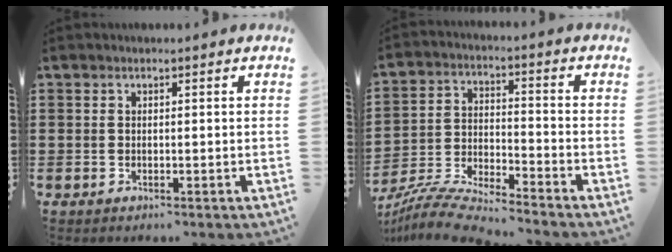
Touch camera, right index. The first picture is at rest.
{"total": 7.6, "force": [-7.3, 0.3, 2.2], "torque": [-0.060, -0.003, -0.148]}